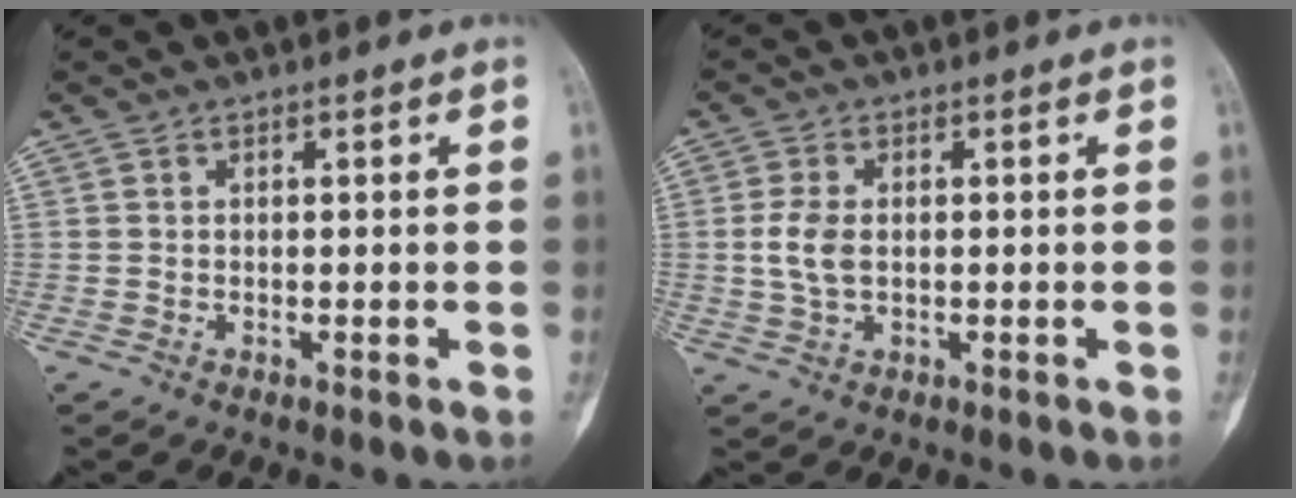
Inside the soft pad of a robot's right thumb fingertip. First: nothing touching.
{"total": 4.5, "force": [0.1, 2.7, 3.6], "torque": [-0.081, 0.004, 0.001]}